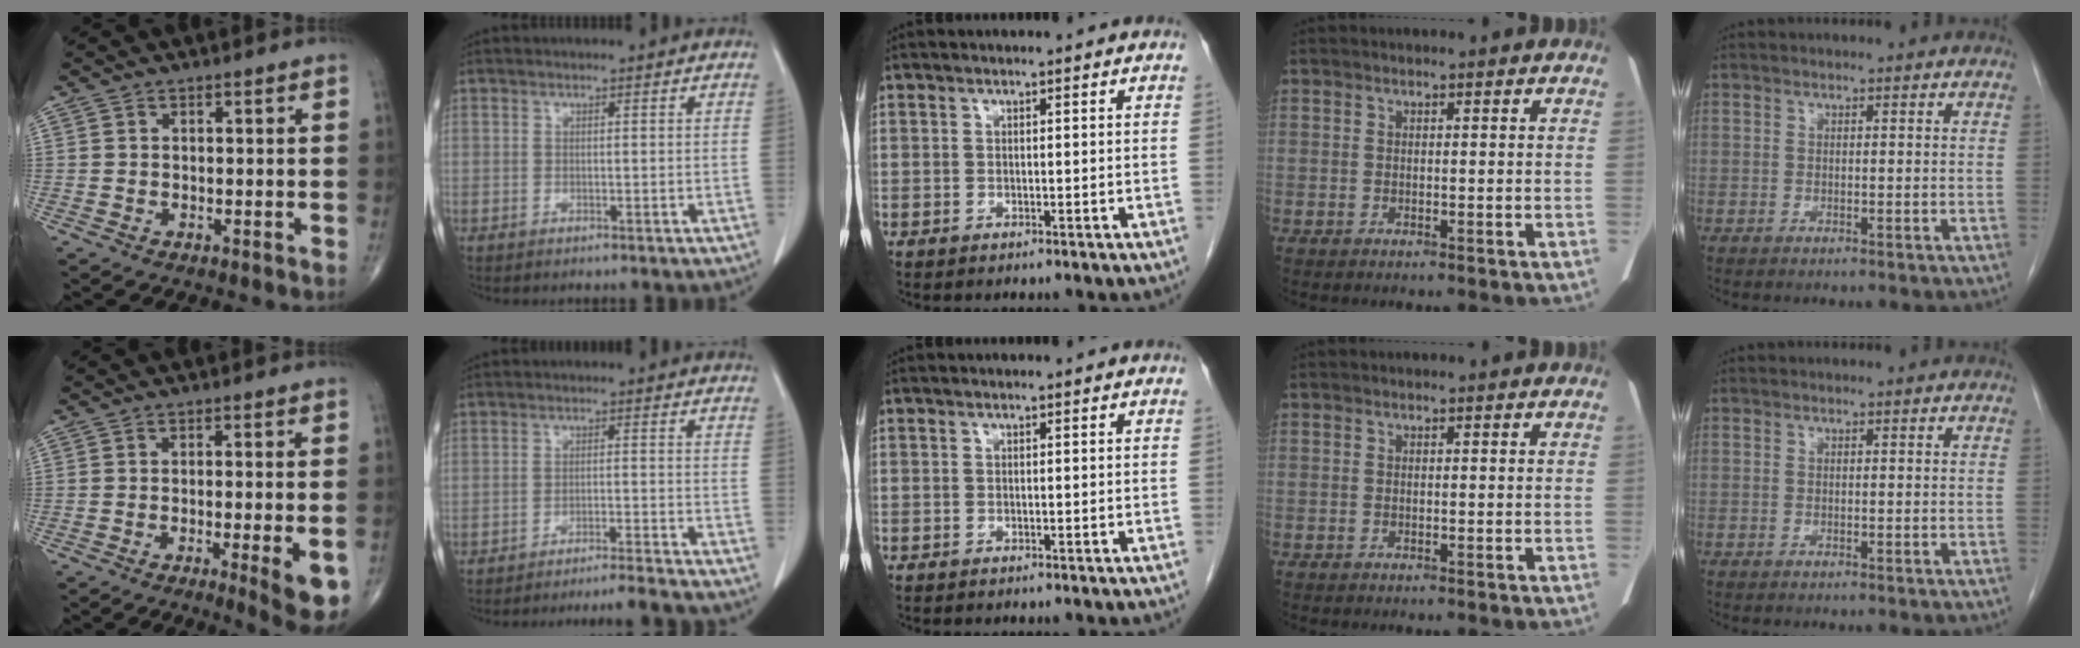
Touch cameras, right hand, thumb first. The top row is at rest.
{"thumb": {"total": 9.3, "force": [-3.4, 1.5, 8.5], "torque": [-0.108, -0.008, -0.043]}, "index": {"total": 9.3, "force": [-8.9, -1.5, 2.2], "torque": [-0.015, -0.015, -0.129]}}